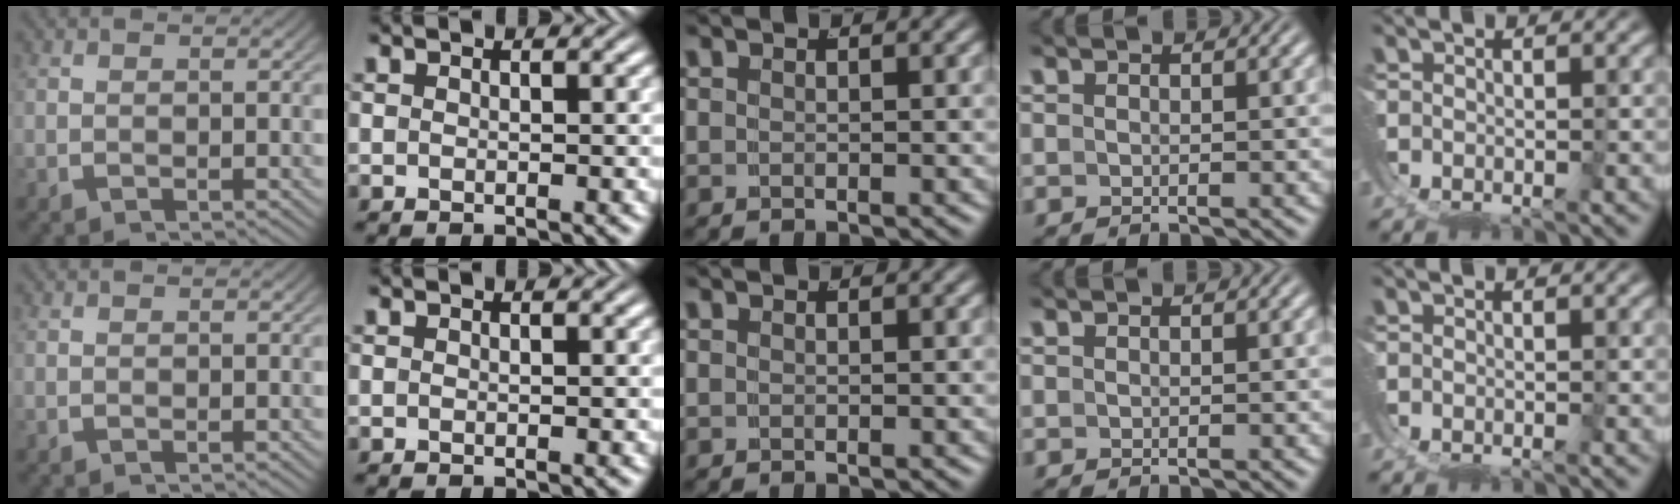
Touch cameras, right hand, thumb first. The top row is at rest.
{}